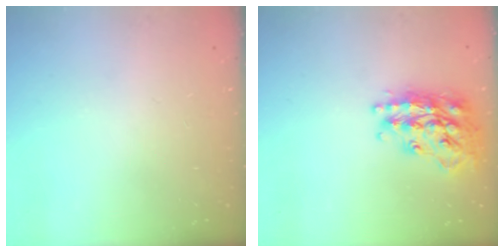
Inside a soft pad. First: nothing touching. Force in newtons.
{"total": 21.9, "press": 21.8, "slide": 1.8}